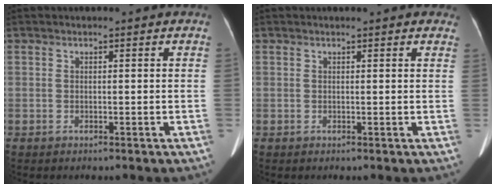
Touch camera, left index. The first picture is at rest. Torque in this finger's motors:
{"motor_torque": [0.10, -0.10, 0.03, 0.02]}